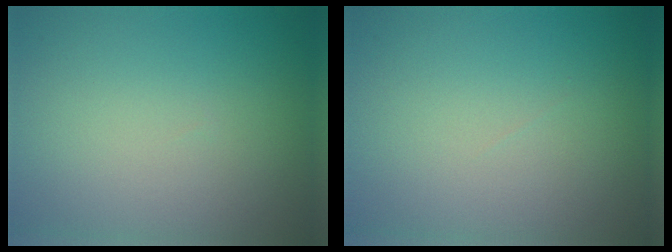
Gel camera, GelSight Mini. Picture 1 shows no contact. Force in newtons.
{"total": 0.0}